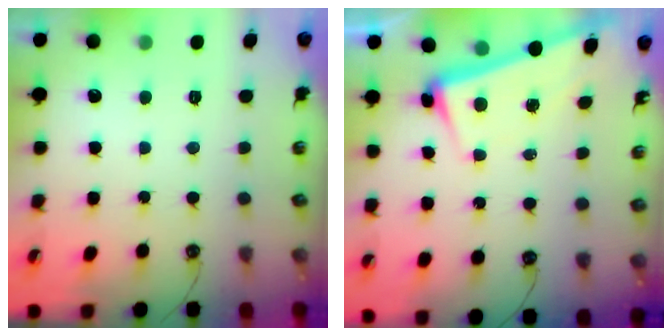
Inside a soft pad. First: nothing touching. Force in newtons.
{"total": 3.5, "press": 3.3, "slide": 1.1}